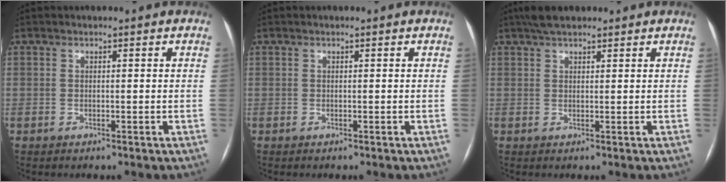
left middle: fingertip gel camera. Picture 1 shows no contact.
{"total": 0.0}
{"total": 4.3, "force": [3.5, 1.3, 2.2], "torque": [-0.043, 0.023, 0.061]}